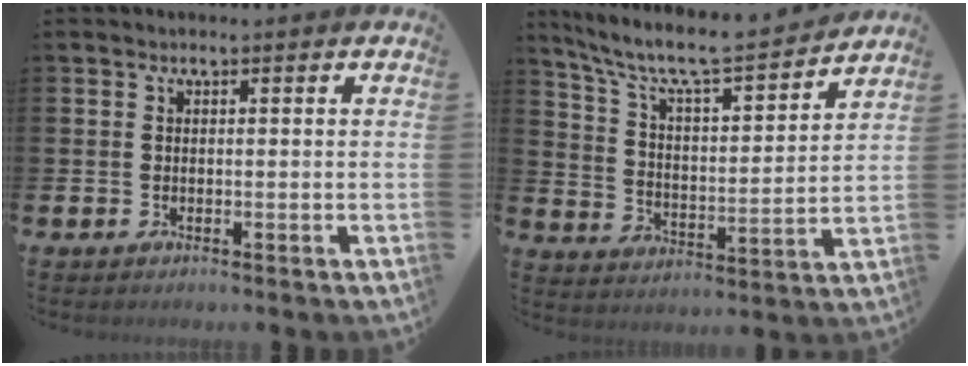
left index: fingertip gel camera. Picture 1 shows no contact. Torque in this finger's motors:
{"motor_torque": [0.97, -1.17, 0.43, 0.21]}